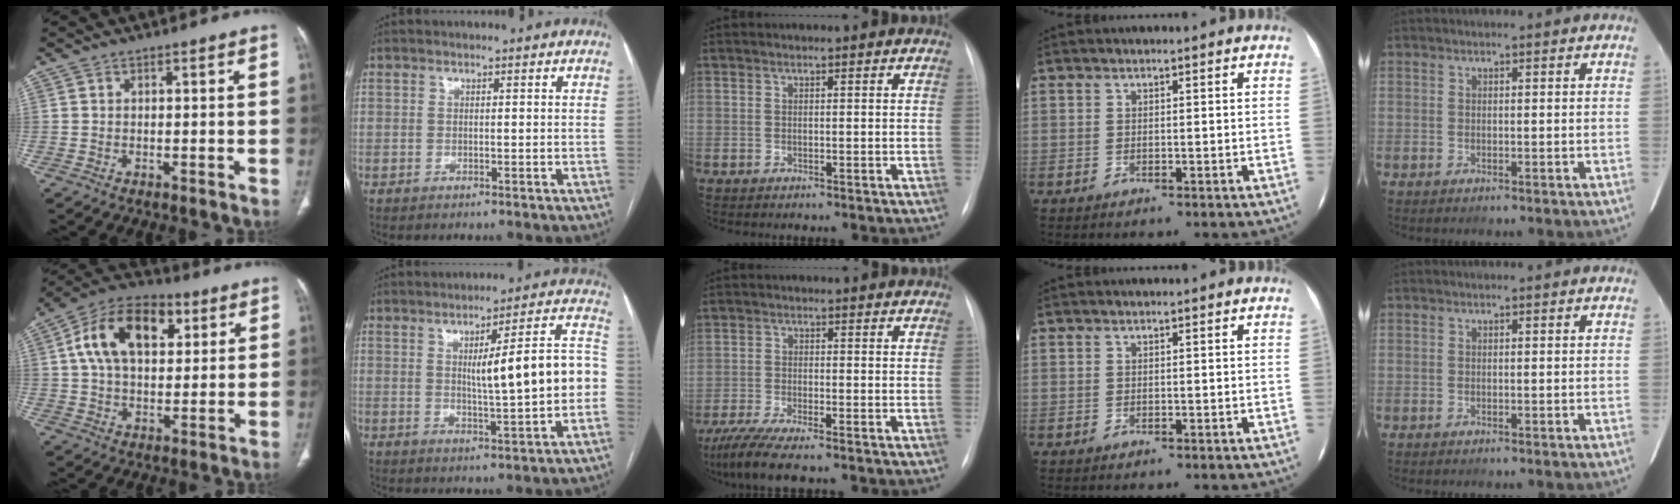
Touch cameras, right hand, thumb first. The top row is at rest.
{"thumb": {"total": 16.3, "force": [5.0, 10.1, 11.8], "torque": [-0.180, 0.010, 0.077]}, "index": {"total": 11.8, "force": [-0.3, 1.3, 11.7], "torque": [-0.156, 0.027, 0.002]}, "middle": {"total": 7.1, "force": [-5.6, 0.5, 4.4], "torque": [-0.085, -0.022, -0.095]}}